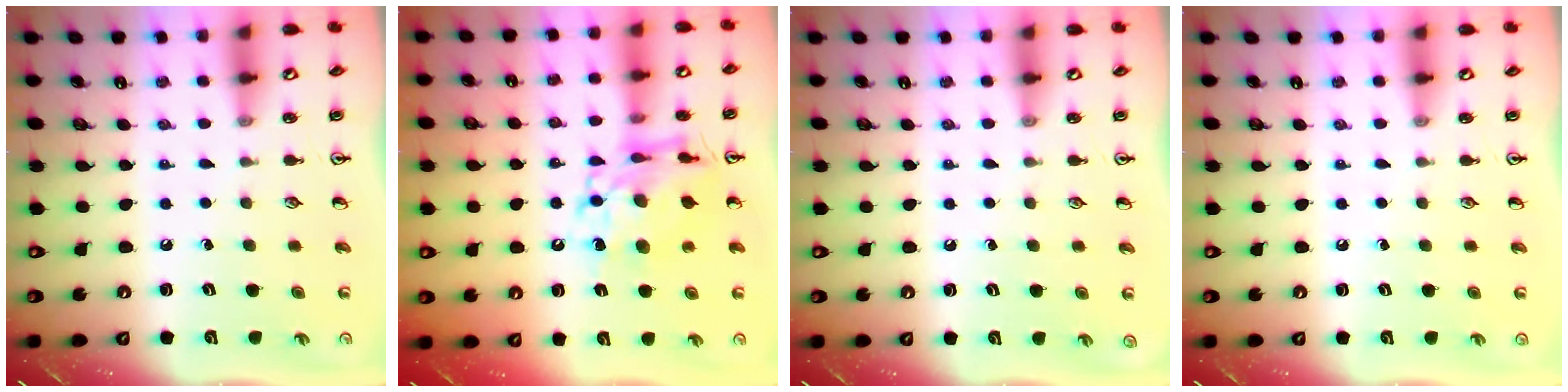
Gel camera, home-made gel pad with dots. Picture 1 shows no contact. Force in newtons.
{"total": 12.7, "press": 12.7, "slide": 1.1}
{"total": 0.0}
{"total": 0.0}